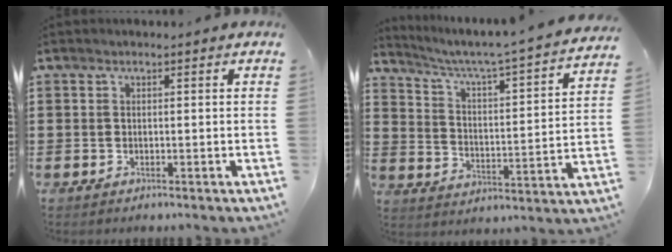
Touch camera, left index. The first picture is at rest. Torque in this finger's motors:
{"motor_torque": [0.33, -0.89, 0.05, 0.07]}